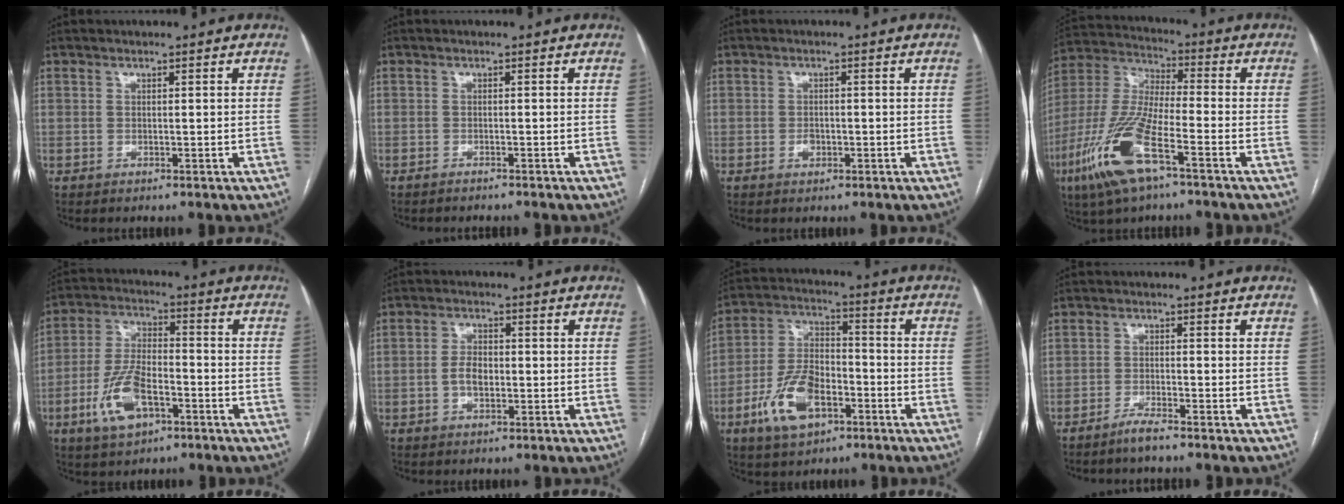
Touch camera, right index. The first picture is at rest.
{"total": 2.3, "force": [-2.2, 0.2, 0.6], "torque": [-0.009, -0.002, -0.028]}
{"total": 1.6, "force": [-0.6, 1.1, 1.0], "torque": [-0.018, 0.003, -0.007]}
{"total": 15.2, "force": [-7.5, 3.1, 12.9], "torque": [-0.286, -0.020, -0.142]}
{"total": 10.7, "force": [-4.6, 4.7, 8.5], "torque": [-0.191, 0.006, -0.082]}
{"total": 3.6, "force": [-0.7, 2.1, 2.8], "torque": [-0.057, 0.008, -0.013]}
{"total": 12.0, "force": [-5.3, 6.1, 8.9], "torque": [-0.194, 0.010, -0.094]}
{"total": 2.7, "force": [-2.3, -0.1, 1.3], "torque": [-0.032, -0.004, -0.046]}